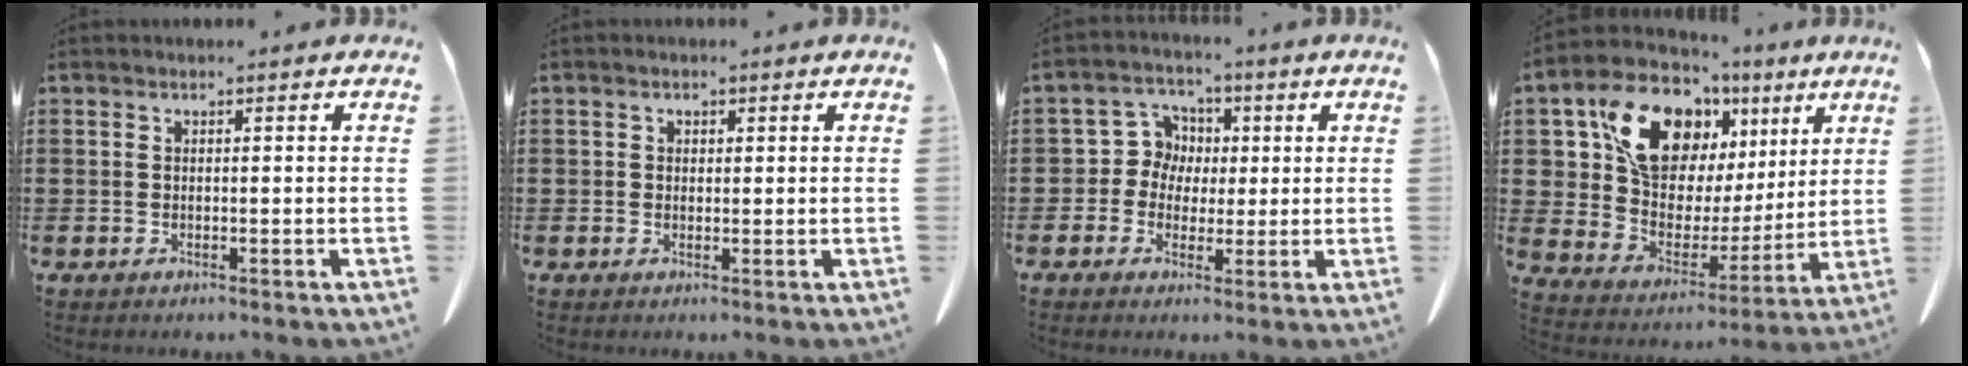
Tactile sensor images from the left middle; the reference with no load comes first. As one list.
[{"total": 0.7, "force": [0.4, 0.6, 0.2], "torque": [-0.006, 0.000, 0.009]}, {"total": 6.0, "force": [0.9, 5.7, 1.7], "torque": [-0.061, 0.017, 0.015]}, {"total": 15.6, "force": [7.9, 10.5, 8.5], "torque": [-0.182, -0.024, 0.150]}]